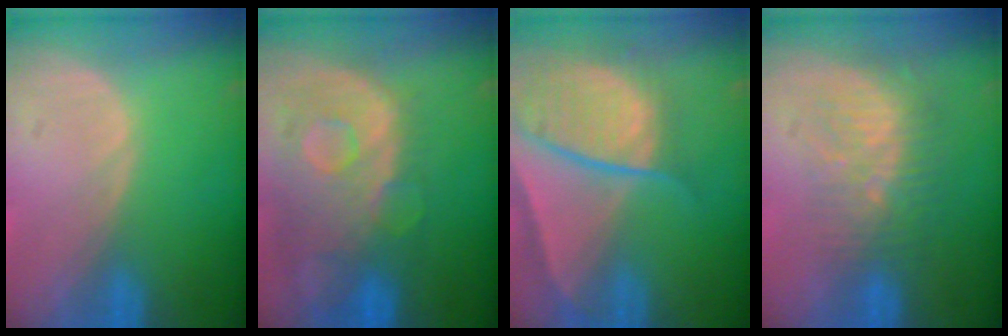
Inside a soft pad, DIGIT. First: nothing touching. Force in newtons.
{"total": 11.2, "press": 9.7, "slide": 5.5}
{"total": 10.4, "press": 8.8, "slide": 5.6}
{"total": 8.9, "press": 7.5, "slide": 4.8}